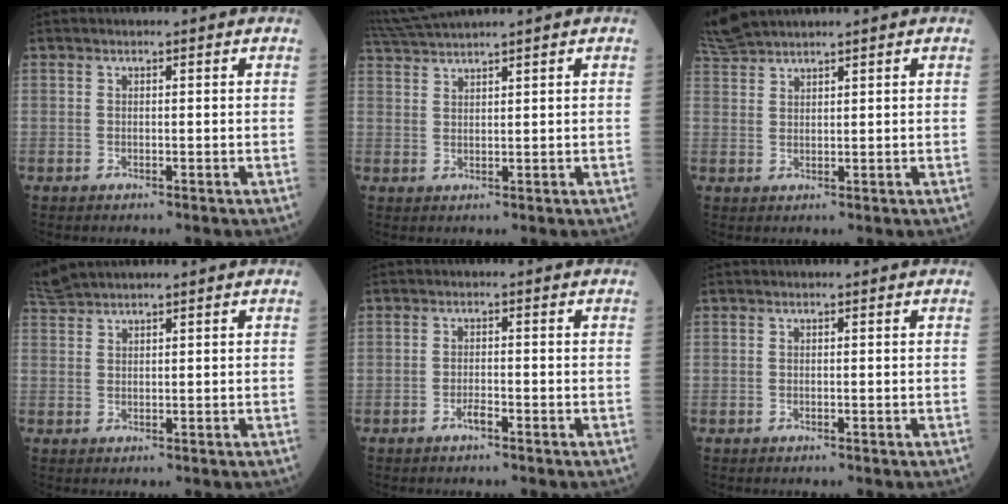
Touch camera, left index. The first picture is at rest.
{"total": 4.9, "force": [4.4, -1.4, 1.4], "torque": [-0.035, 0.014, 0.090]}
{"total": 4.7, "force": [4.5, -0.3, 1.3], "torque": [-0.043, 0.021, 0.101]}
{"total": 2.8, "force": [2.7, -0.5, 0.5], "torque": [-0.022, 0.018, 0.065]}
{"total": 1.4, "force": [-1.1, 0.2, 0.9], "torque": [-0.017, -0.004, -0.022]}
{"total": 0.0}